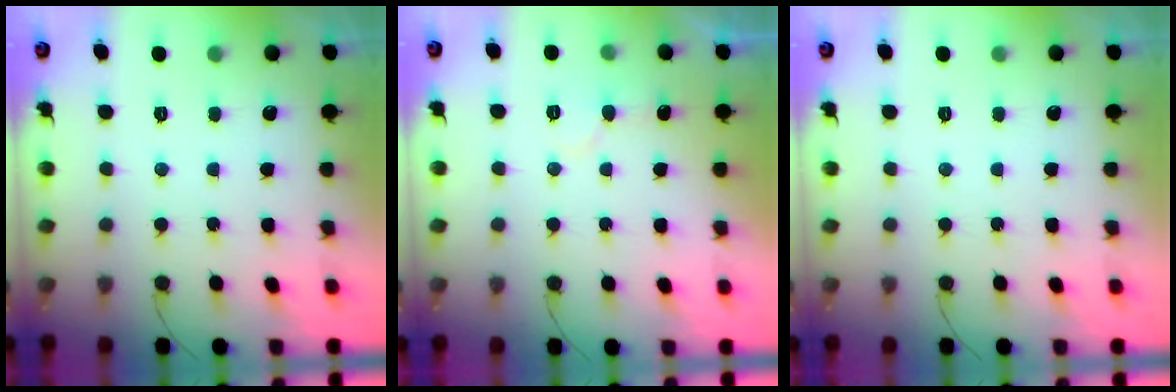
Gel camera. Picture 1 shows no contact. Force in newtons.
{"total": 7.2, "press": 7.2, "slide": 0.4}
{"total": 0.0}